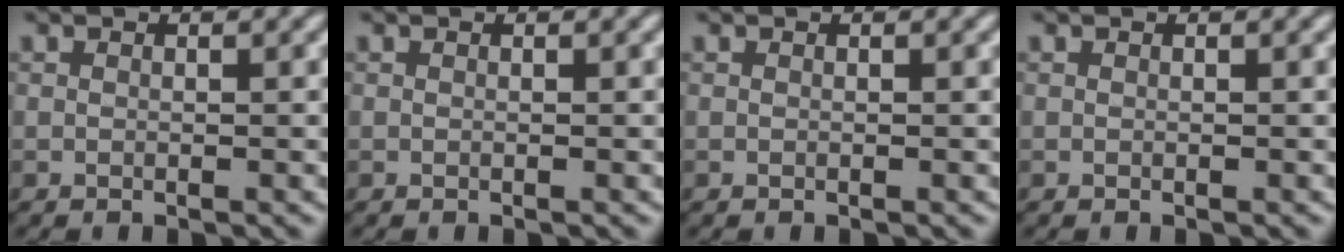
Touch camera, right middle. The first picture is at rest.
{"total": 0.0}
{"total": 0.0}
{"total": 0.0}